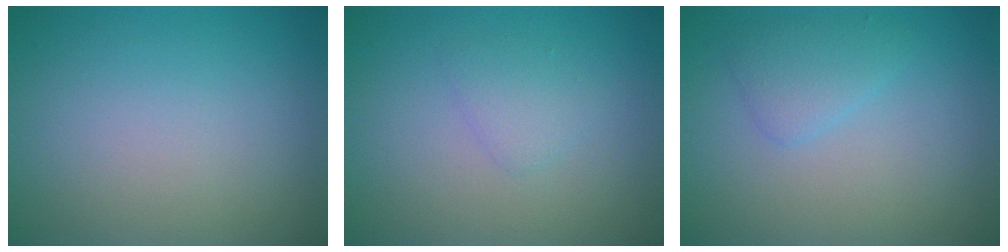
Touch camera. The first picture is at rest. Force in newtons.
{"total": 1.4, "press": 1.4, "slide": 0.0}
{"total": 1.9, "press": 1.9, "slide": 0.0}